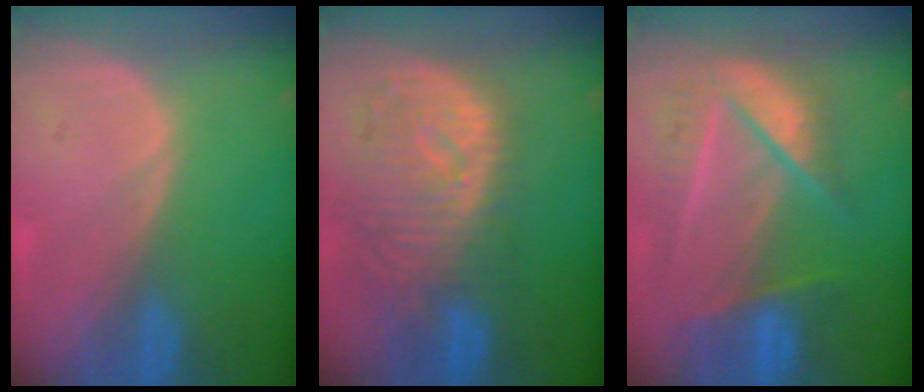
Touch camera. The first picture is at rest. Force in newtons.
{"total": 11.0, "press": 9.7, "slide": 5.3}
{"total": 9.0, "press": 8.1, "slide": 3.8}